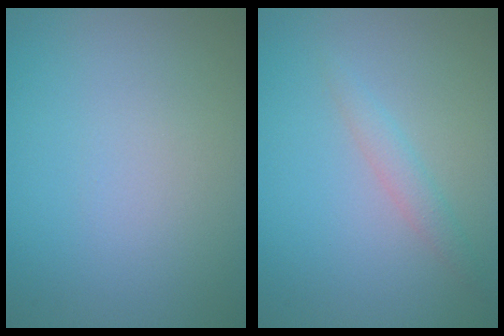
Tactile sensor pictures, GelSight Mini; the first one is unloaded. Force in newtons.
{"total": 1.4, "press": 1.4, "slide": 0.1}